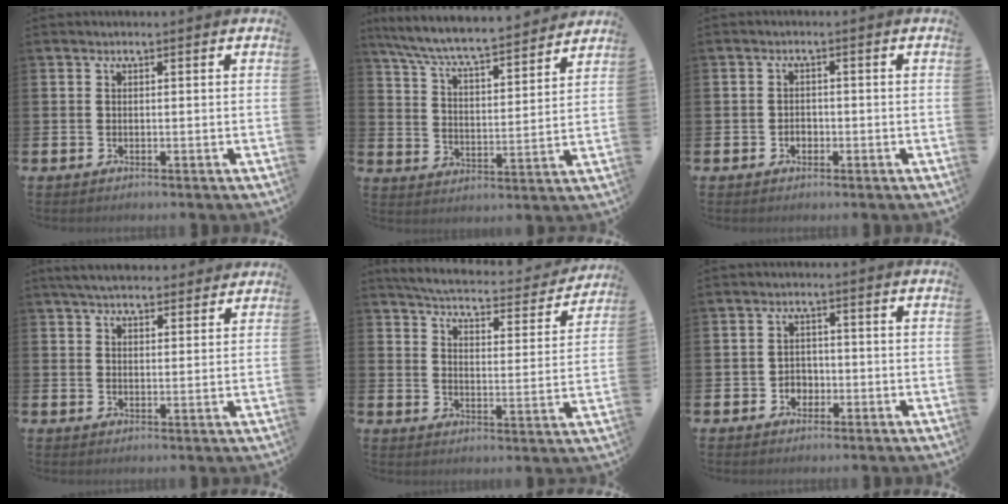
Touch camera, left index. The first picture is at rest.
{"total": 7.5, "force": [7.2, 0.5, 2.2], "torque": [-0.075, -0.057, 0.123]}
{"total": 1.5, "force": [-0.6, 1.2, 0.7], "torque": [-0.013, 0.005, -0.014]}
{"total": 4.7, "force": [4.4, 1.1, 1.0], "torque": [-0.027, -0.013, 0.081]}
{"total": 4.9, "force": [4.7, 0.8, 1.3], "torque": [-0.042, -0.041, 0.073]}
{"total": 2.4, "force": [-1.0, 2.1, 0.8], "torque": [-0.010, 0.002, -0.026]}